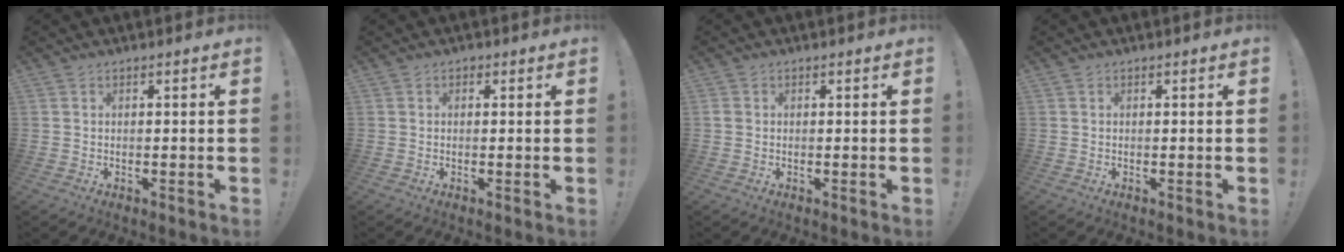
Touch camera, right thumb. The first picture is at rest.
{"total": 0.7, "force": [0.2, 0.6, 0.4], "torque": [0.002, -0.002, 0.001]}
{"total": 0.9, "force": [0.1, 0.8, 0.4], "torque": [-0.006, 0.003, 0.002]}
{"total": 0.0}